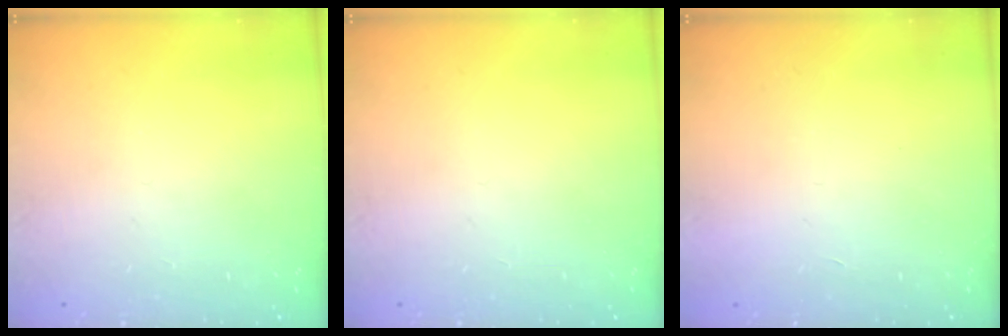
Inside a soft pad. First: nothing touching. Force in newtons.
{"total": 0.0}
{"total": 1.6, "press": 1.6, "slide": 0.1}